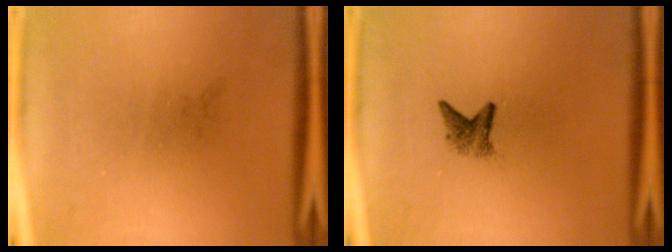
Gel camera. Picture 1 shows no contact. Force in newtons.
{"total": 2.0}